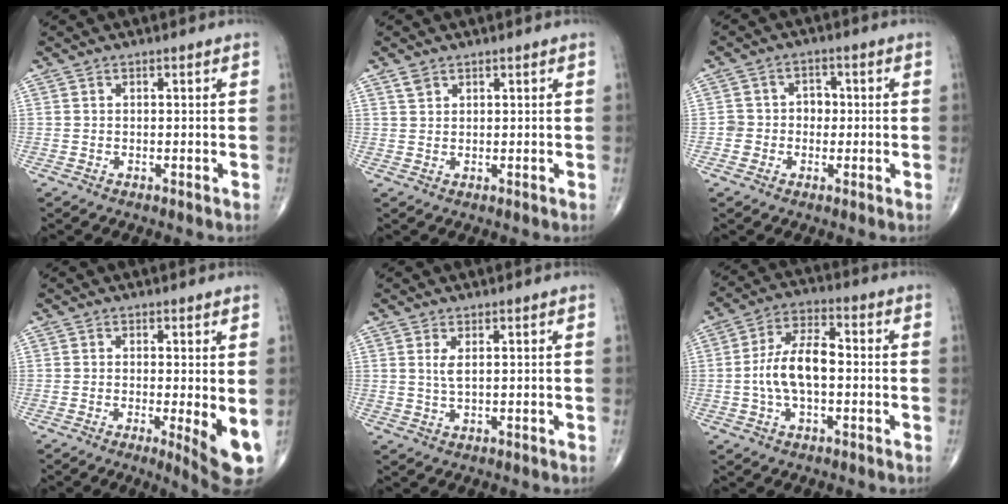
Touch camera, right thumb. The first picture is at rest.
{"total": 1.6, "force": [1.1, 1.0, 0.6], "torque": [-0.005, 0.001, 0.022]}
{"total": 4.6, "force": [-0.6, 4.3, 1.5], "torque": [0.005, 0.019, -0.016]}
{"total": 7.8, "force": [-1.5, 1.6, 7.5], "torque": [-0.103, -0.019, -0.020]}
{"total": 2.1, "force": [0.7, 0.6, 1.9], "torque": [-0.046, -0.008, 0.020]}
{"total": 10.5, "force": [-0.9, 5.1, 9.1], "torque": [-0.174, 0.028, -0.023]}